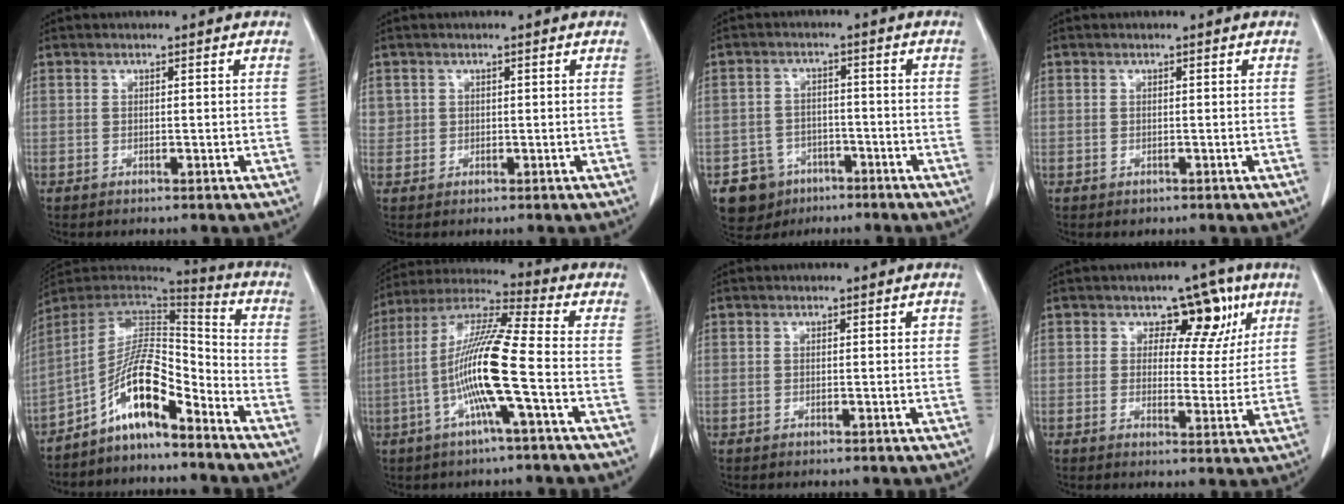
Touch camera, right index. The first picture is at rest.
{"total": 1.6, "force": [0.5, 1.5, 0.0], "torque": [0.016, 0.004, 0.007]}
{"total": 6.3, "force": [-3.6, 5.1, 0.9], "torque": [-0.017, 0.009, -0.050]}
{"total": 1.0, "force": [-0.3, 1.0, 0.1], "torque": [0.000, 0.005, -0.002]}
{"total": 11.2, "force": [-6.9, 2.6, 8.4], "torque": [-0.149, 0.027, -0.122]}
{"total": 13.2, "force": [-3.2, -0.4, 12.8], "torque": [-0.255, 0.006, -0.071]}
{"total": 0.7, "force": [0.1, 0.4, 0.6], "torque": [-0.006, 0.003, 0.003]}
{"total": 7.6, "force": [3.6, 4.8, 4.6], "torque": [-0.035, 0.010, 0.046]}